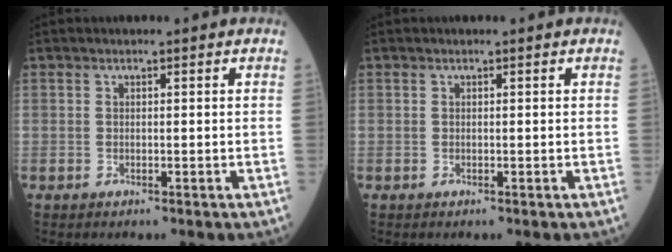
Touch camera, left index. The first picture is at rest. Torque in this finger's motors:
{"motor_torque": [-0.27, -0.10, 0.04, 0.01]}